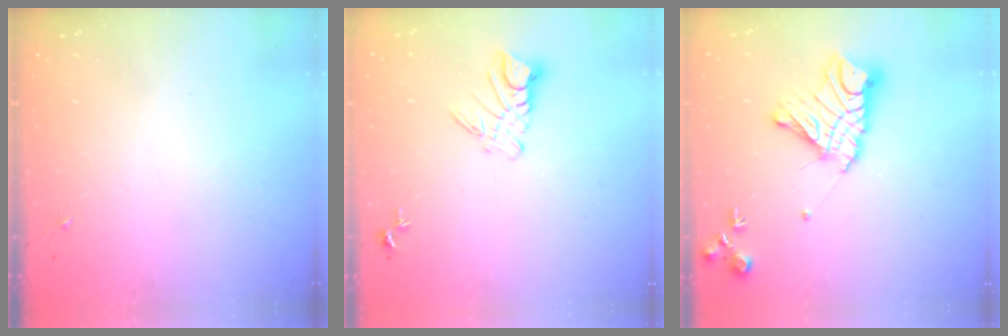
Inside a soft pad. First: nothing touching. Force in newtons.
{"total": 8.0, "press": 8.0, "slide": 0.7}
{"total": 15.8, "press": 15.7, "slide": 1.4}